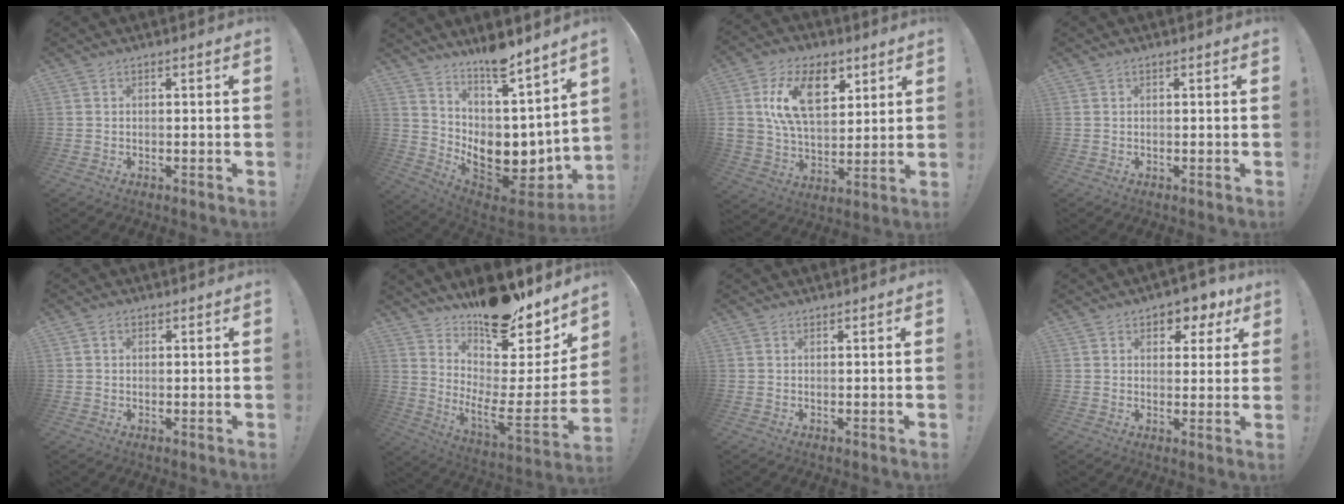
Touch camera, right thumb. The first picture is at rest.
{"total": 10.5, "force": [3.8, 6.6, 7.3], "torque": [-0.093, -0.066, 0.078]}
{"total": 18.1, "force": [7.4, 12.0, 11.4], "torque": [-0.185, -0.028, 0.135]}
{"total": 0.0}
{"total": 0.9, "force": [0.2, 0.9, 0.2], "torque": [-0.001, 0.002, 0.002]}
{"total": 18.3, "force": [13.6, 4.9, 11.3], "torque": [-0.158, -0.121, 0.225]}
{"total": 0.0}
{"total": 5.5, "force": [2.9, 4.0, 2.5], "torque": [-0.022, -0.018, 0.051]}